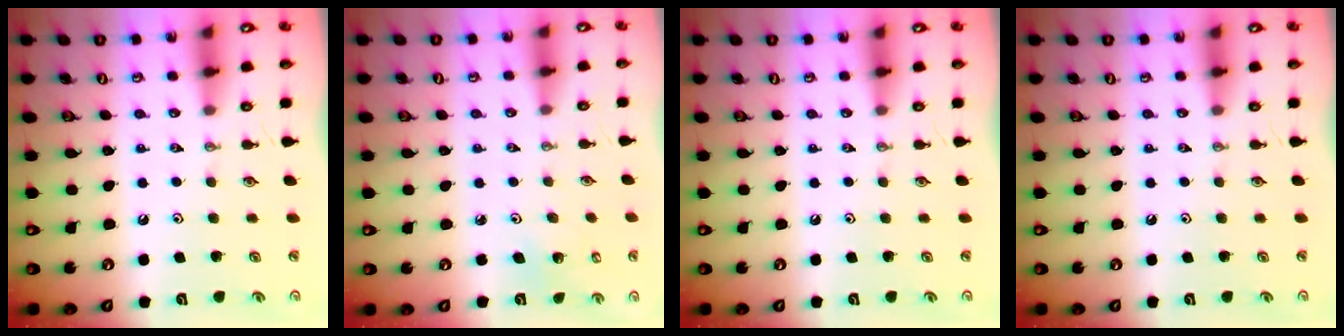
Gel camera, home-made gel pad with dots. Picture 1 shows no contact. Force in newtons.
{"total": 1.7, "press": 1.7, "slide": 0.1}
{"total": 0.0}
{"total": 0.0}